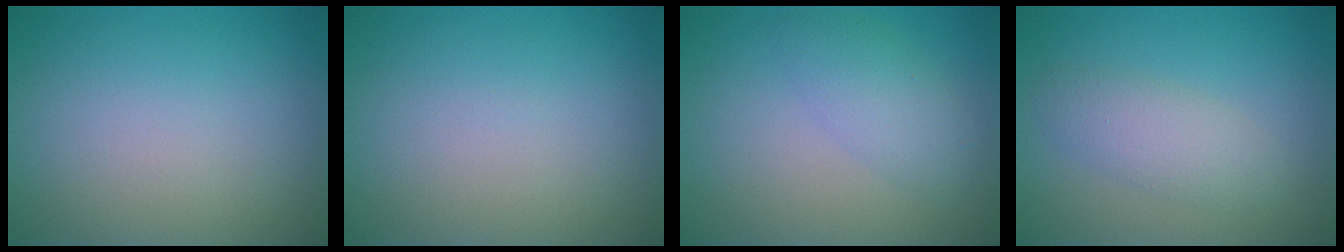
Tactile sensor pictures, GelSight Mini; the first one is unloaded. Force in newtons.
{"total": 0.0}
{"total": 2.8, "press": 2.8, "slide": 0.1}
{"total": 2.8, "press": 2.8, "slide": 0.0}